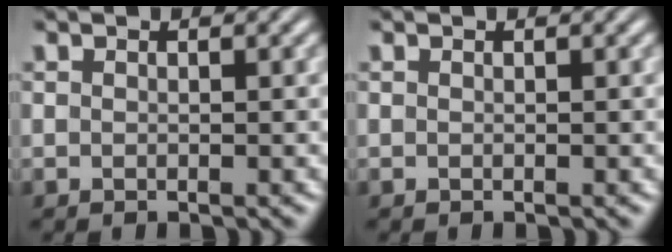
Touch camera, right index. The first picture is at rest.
{"total": 0.0}